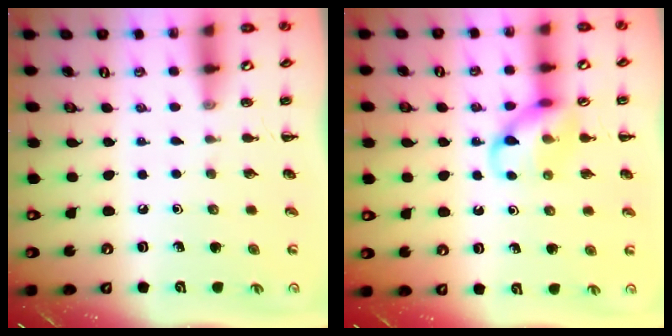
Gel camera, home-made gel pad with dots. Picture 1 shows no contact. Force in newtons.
{"total": 10.6, "press": 10.5, "slide": 1.1}